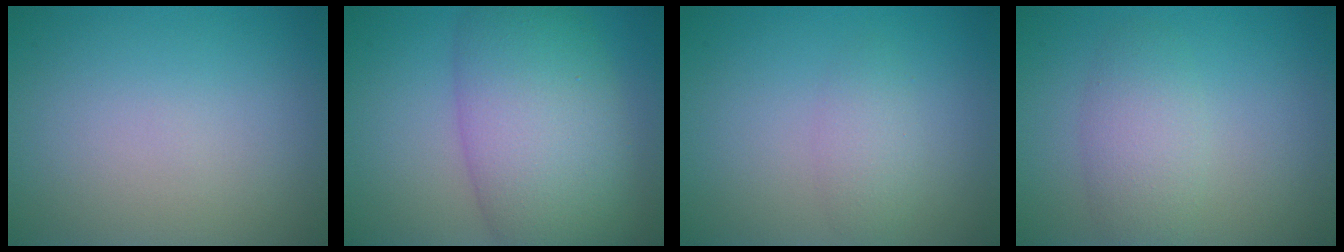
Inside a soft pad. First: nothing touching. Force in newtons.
{"total": 10.1, "press": 10.1, "slide": 0.3}
{"total": 1.9, "press": 1.9, "slide": 0.1}
{"total": 3.1, "press": 3.1, "slide": 0.1}